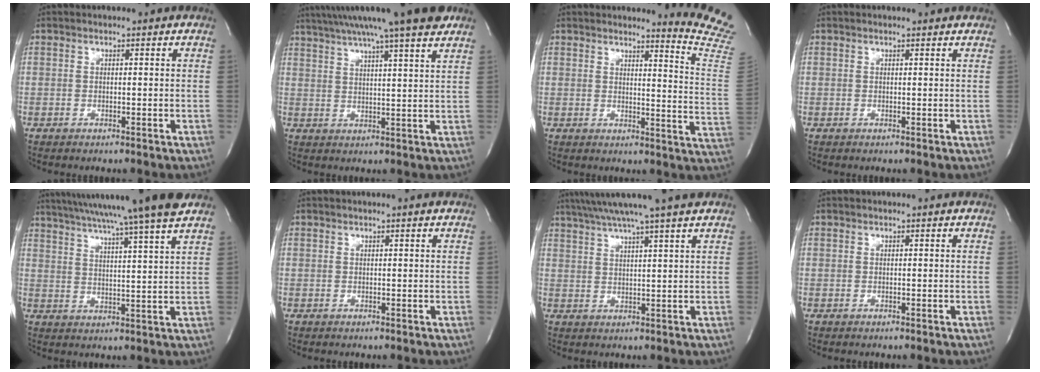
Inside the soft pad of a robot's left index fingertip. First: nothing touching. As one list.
[{"total": 15.7, "force": [12.6, -0.5, 9.2], "torque": [-0.155, 0.021, 0.175]}, {"total": 11.2, "force": [10.9, -2.1, 1.4], "torque": [-0.013, -0.155, 0.096]}, {"total": 1.4, "force": [1.4, 0.2, 0.3], "torque": [-0.012, 0.004, 0.009]}, {"total": 19.7, "force": [16.7, -1.7, 10.4], "torque": [-0.182, -0.015, 0.232]}, {"total": 0.0}, {"total": 11.3, "force": [9.2, -1.8, 6.3], "torque": [-0.112, 0.007, 0.129]}, {"total": 0.0}]